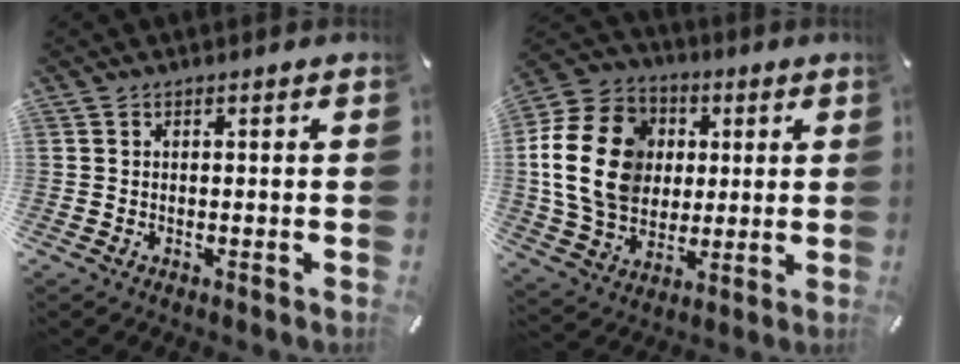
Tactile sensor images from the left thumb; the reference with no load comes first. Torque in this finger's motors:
{"motor_torque": [1.02, 0.86, 1.63, -1.14, 0.67]}